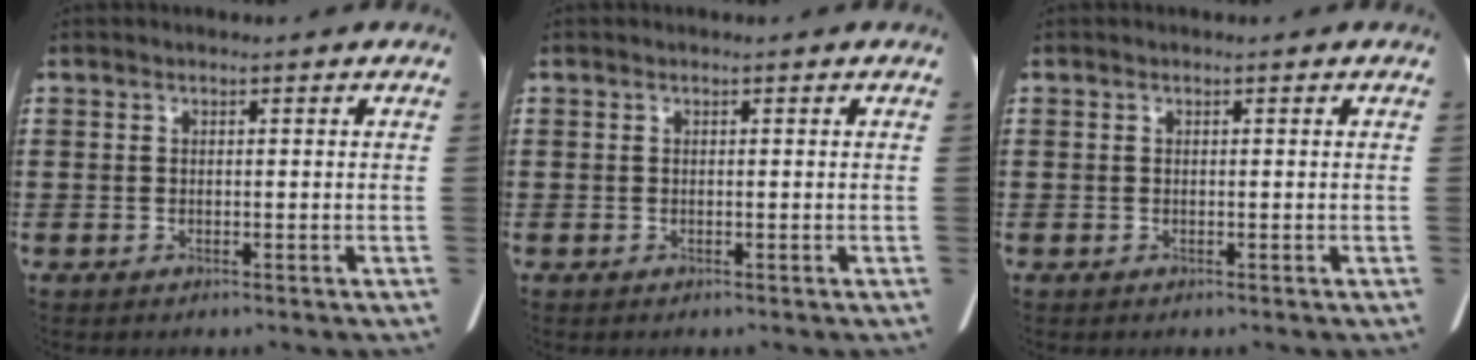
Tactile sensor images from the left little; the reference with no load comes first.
{"total": 0.0}
{"total": 0.0}